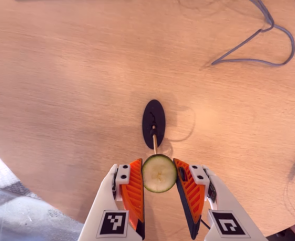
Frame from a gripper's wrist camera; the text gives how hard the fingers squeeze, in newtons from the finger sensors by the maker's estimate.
{"total": 10.3, "left": 10.7, "right": 9.9}